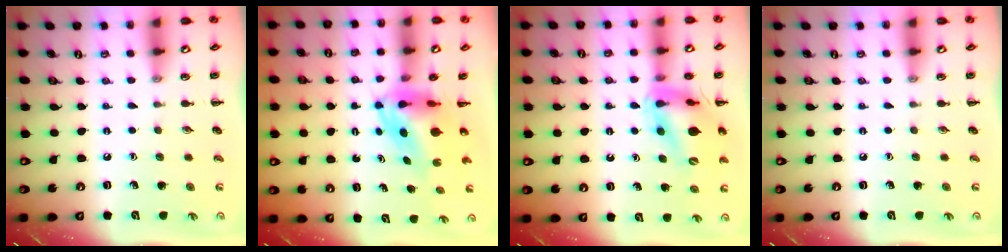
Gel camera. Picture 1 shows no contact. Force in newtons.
{"total": 6.0, "press": 5.7, "slide": 1.9}
{"total": 17.3, "press": 17.0, "slide": 3.0}
{"total": 0.0}